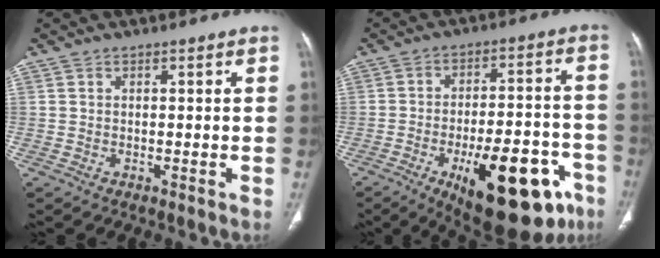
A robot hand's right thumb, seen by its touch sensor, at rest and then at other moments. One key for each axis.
{"total": 23.6, "fx": -11.0, "fy": 9.6, "fz": 18.5, "tx": -0.203, "ty": 0.050, "tz": -0.145}